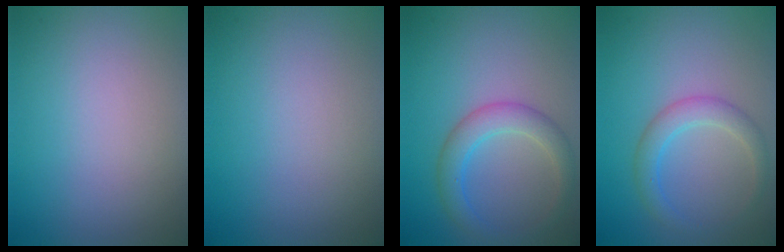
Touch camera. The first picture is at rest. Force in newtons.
{"total": 0.0}
{"total": 3.5, "press": 3.5, "slide": 0.1}
{"total": 2.7, "press": 2.7, "slide": 0.2}